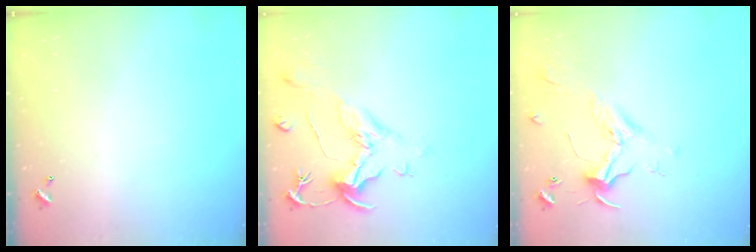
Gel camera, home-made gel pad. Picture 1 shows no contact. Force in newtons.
{"total": 2.2, "press": 1.7, "slide": 1.3}
{"total": 2.4, "press": 2.3, "slide": 0.7}